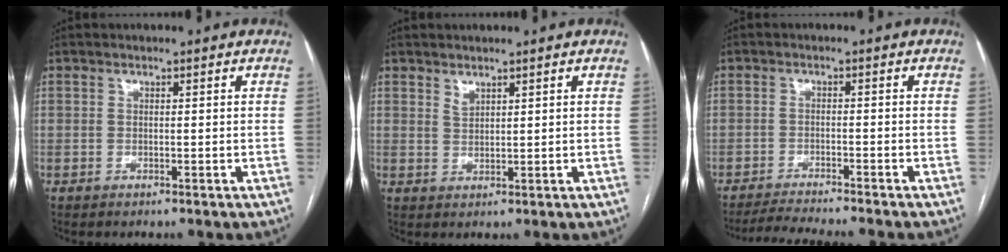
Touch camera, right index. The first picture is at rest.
{"total": 1.5, "force": [1.3, 0.5, 0.6], "torque": [-0.010, -0.003, 0.027]}
{"total": 7.5, "force": [-6.9, -0.7, 2.9], "torque": [-0.040, -0.015, -0.111]}